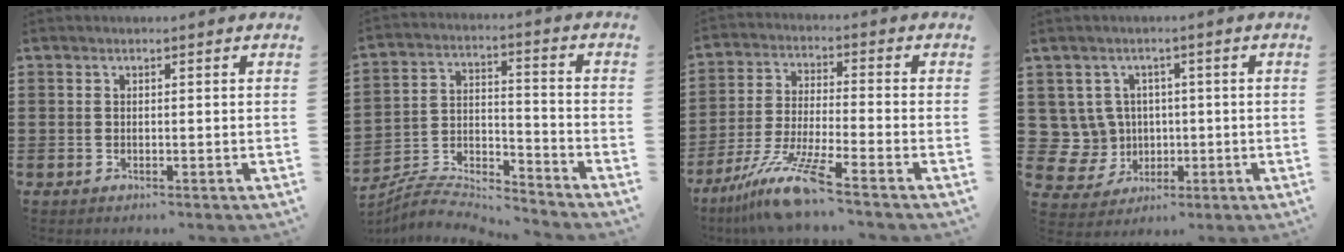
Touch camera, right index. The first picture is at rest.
{"total": 6.3, "force": [-6.2, 0.8, 1.2], "torque": [-0.034, -0.002, -0.128]}
{"total": 10.3, "force": [-7.8, -0.1, 6.7], "torque": [-0.154, -0.011, -0.160]}
{"total": 6.3, "force": [0.7, 6.2, 1.3], "torque": [-0.078, 0.005, 0.012]}